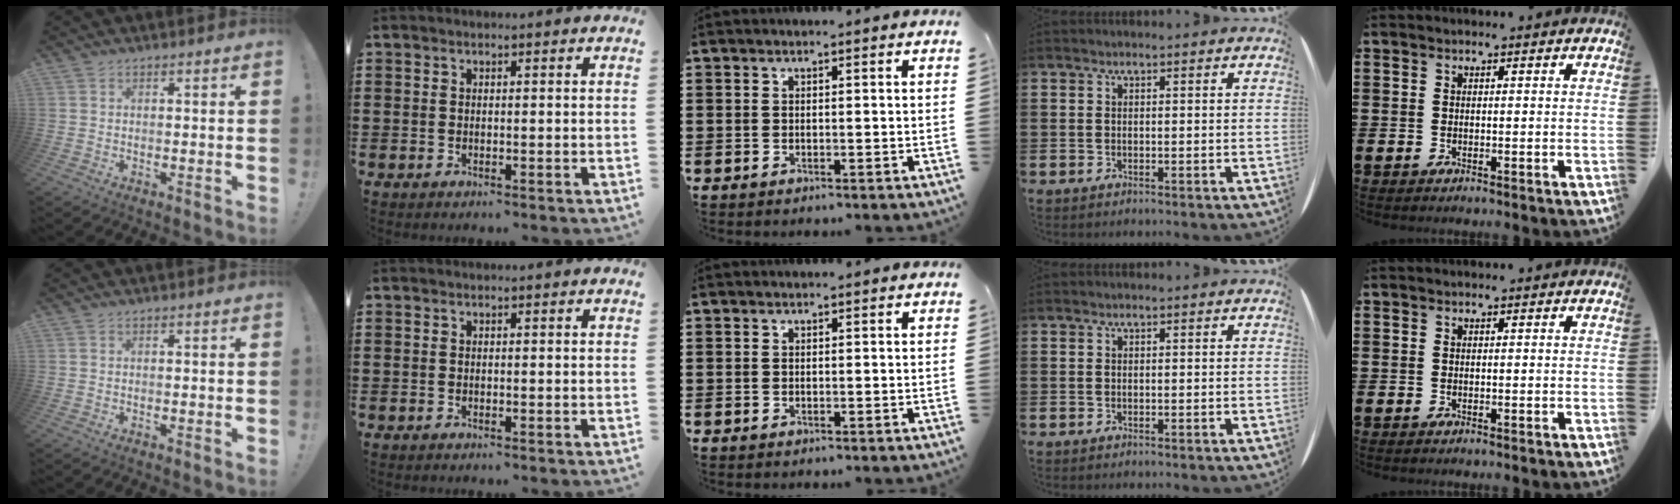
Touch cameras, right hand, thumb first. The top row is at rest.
{}